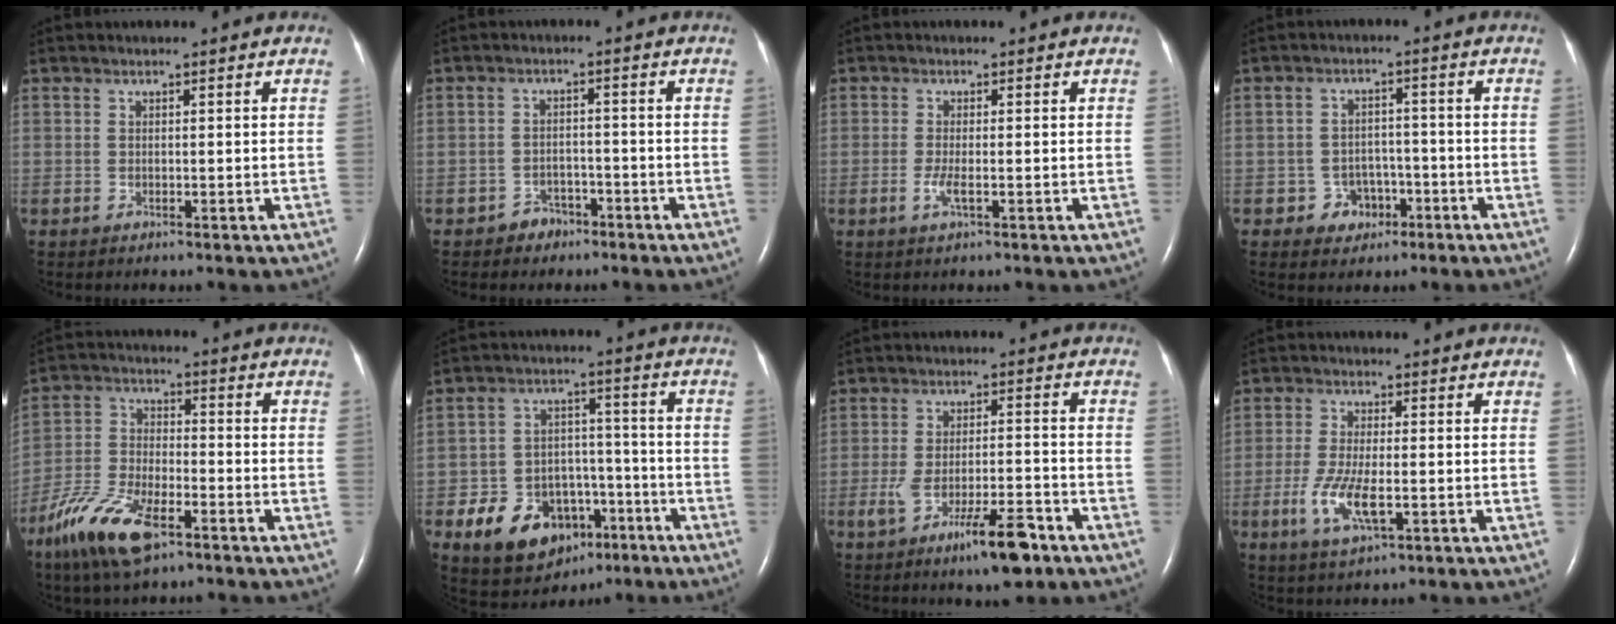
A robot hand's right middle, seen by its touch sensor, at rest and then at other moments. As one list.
[{"total": 3.0, "force": [-2.2, 2.1, 0.3], "torque": [-0.009, 0.009, -0.032]}, {"total": 1.9, "force": [-0.6, 0.2, 1.8], "torque": [-0.042, -0.005, -0.013]}, {"total": 4.3, "force": [-2.0, 3.7, 0.7], "torque": [-0.003, 0.014, -0.022]}, {"total": 12.1, "force": [-7.3, 4.1, 8.7], "torque": [-0.193, -0.014, -0.138]}, {"total": 12.5, "force": [-6.2, 8.6, 6.6], "torque": [-0.115, 0.021, -0.086]}, {"total": 9.4, "force": [-5.5, 1.8, 7.5], "torque": [-0.133, -0.006, -0.083]}, {"total": 6.8, "force": [-2.0, 1.9, 6.2], "torque": [-0.135, -0.012, -0.034]}]